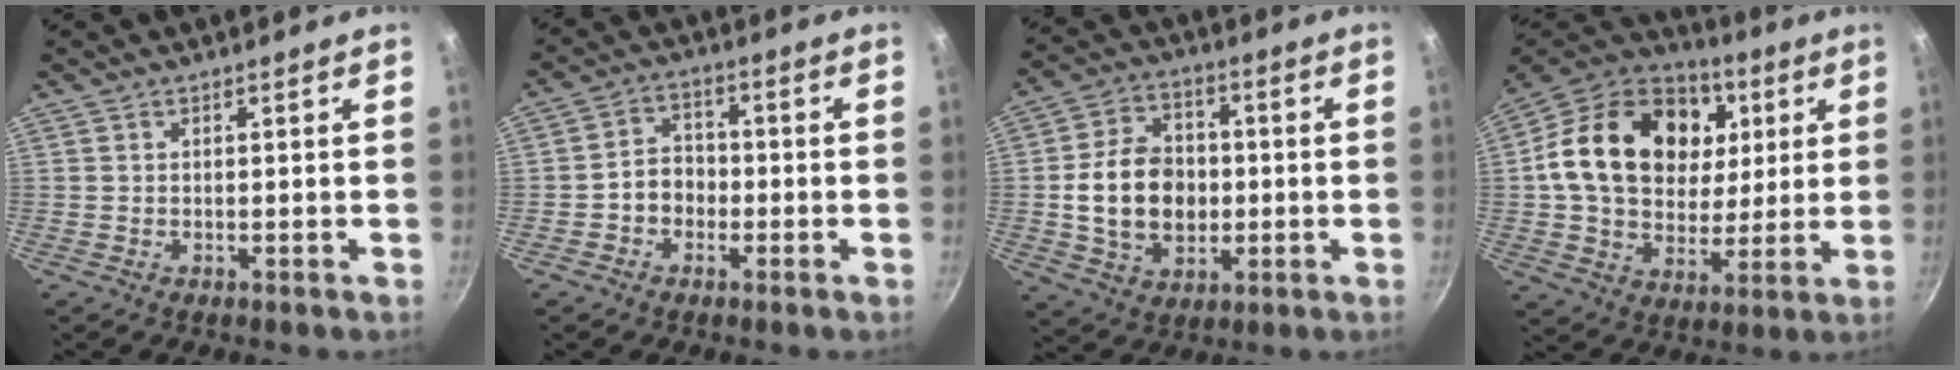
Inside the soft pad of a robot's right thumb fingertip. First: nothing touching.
{"total": 5.3, "force": [-1.6, 4.3, 2.6], "torque": [-0.011, 0.024, -0.032]}
{"total": 14.3, "force": [-0.8, 10.7, 9.3], "torque": [-0.139, 0.016, -0.011]}
{"total": 25.5, "force": [5.9, 18.8, 16.3], "torque": [-0.265, 0.007, 0.096]}